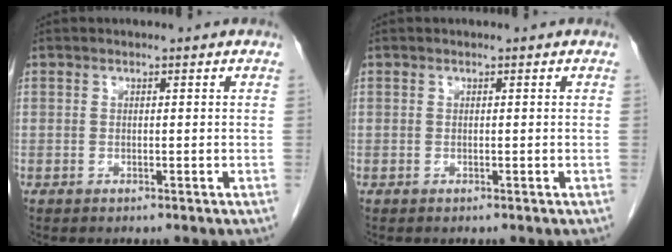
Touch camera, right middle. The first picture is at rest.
{"total": 0.0}